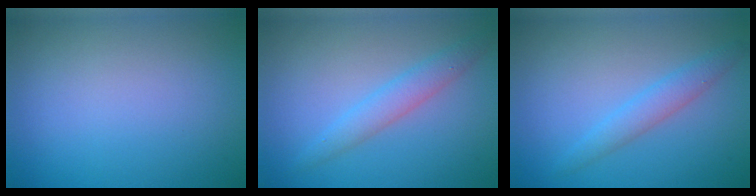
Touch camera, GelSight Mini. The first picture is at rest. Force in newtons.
{"total": 2.5, "press": 2.5, "slide": 0.0}
{"total": 2.2, "press": 2.2, "slide": 0.1}